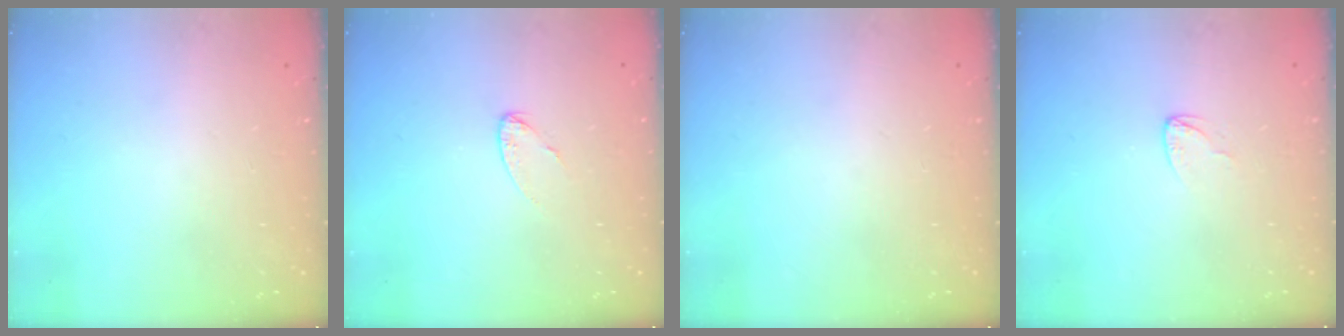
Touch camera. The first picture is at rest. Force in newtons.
{"total": 3.3, "press": 3.3, "slide": 0.2}
{"total": 0.0}
{"total": 2.7, "press": 2.7, "slide": 0.2}